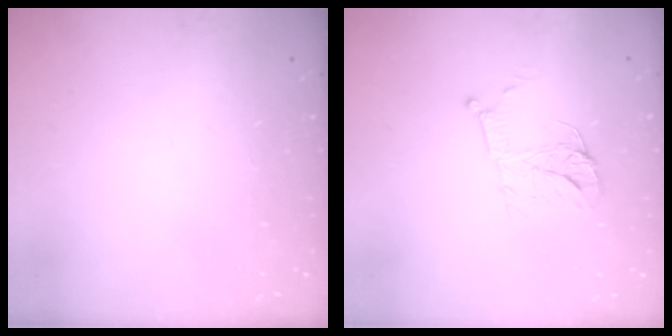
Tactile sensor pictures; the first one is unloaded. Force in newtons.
{"total": 10.4, "press": 10.4, "slide": 0.6}